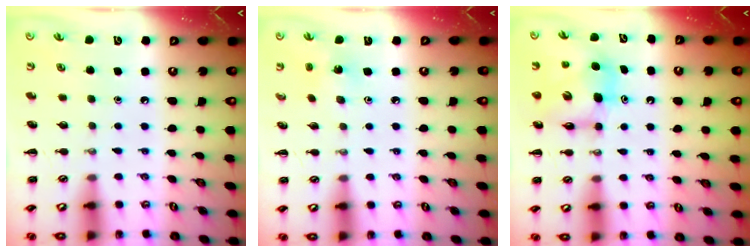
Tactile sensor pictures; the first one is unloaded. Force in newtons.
{"total": 1.5, "press": 1.4, "slide": 0.5}
{"total": 7.3, "press": 7.3, "slide": 0.3}